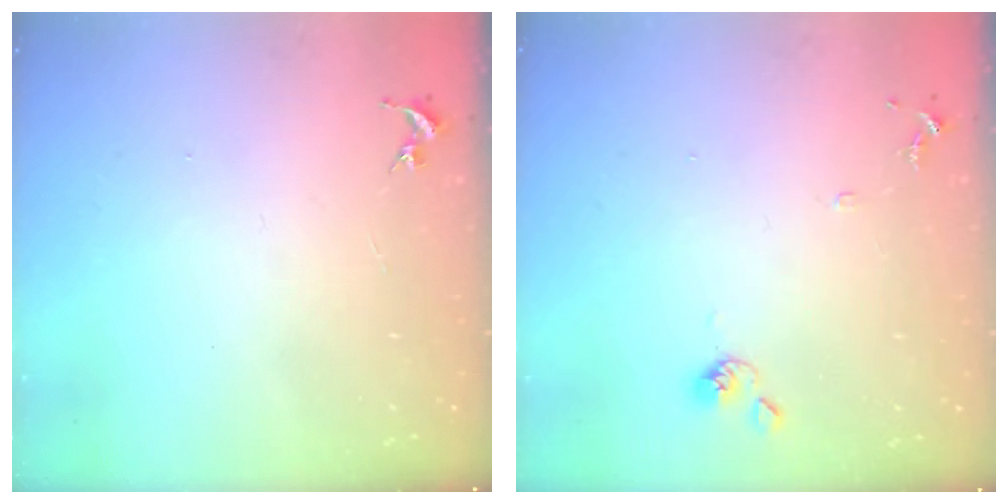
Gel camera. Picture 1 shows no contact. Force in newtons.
{"total": 7.8, "press": 7.8, "slide": 0.7}